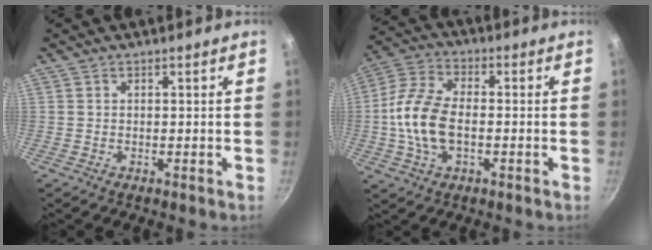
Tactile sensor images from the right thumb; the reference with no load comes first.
{"total": 12.2, "force": [-1.5, 6.9, 10.0], "torque": [-0.196, 0.029, -0.040]}